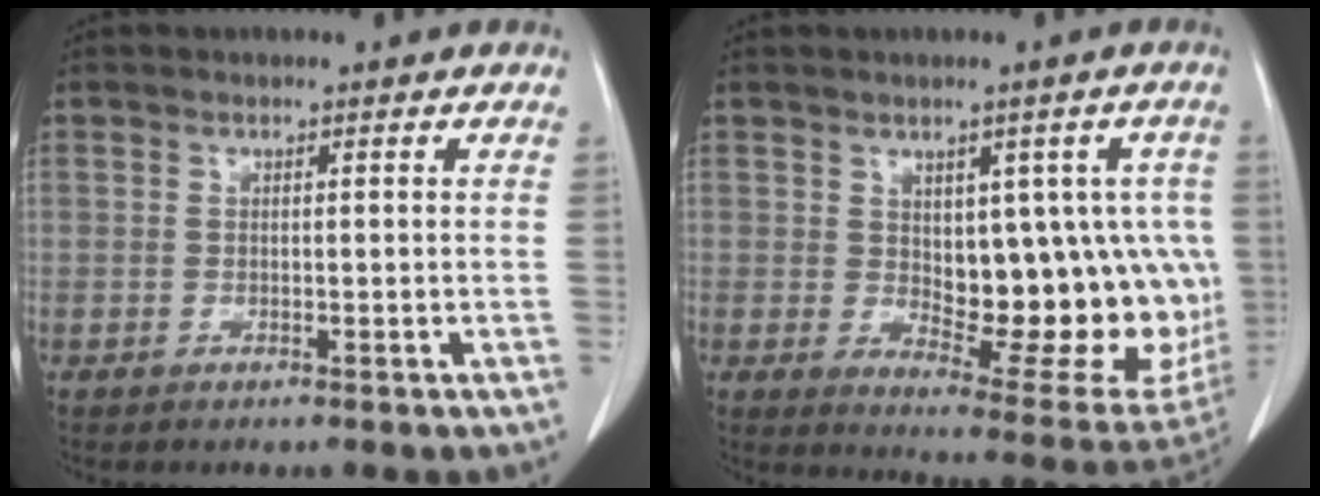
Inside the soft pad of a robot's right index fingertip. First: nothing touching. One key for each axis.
{"total": 17.6, "fx": 0.1, "fy": 8.1, "fz": 15.6, "tx": -0.163, "ty": 0.005, "tz": 0.031}